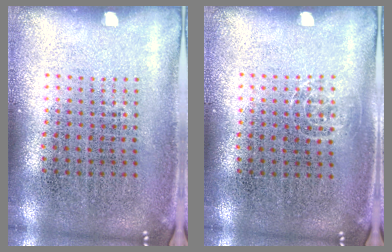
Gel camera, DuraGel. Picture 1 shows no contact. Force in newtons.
{"total": 0.6, "press": 0.5, "slide": 0.4}